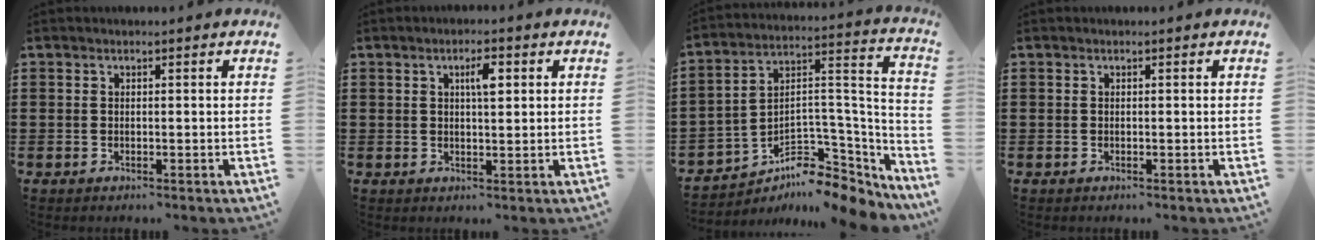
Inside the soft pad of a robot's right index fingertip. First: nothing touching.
{"total": 3.4, "force": [1.1, 1.0, 3.1], "torque": [-0.055, 0.006, 0.014]}
{"total": 6.5, "force": [-4.7, 3.4, 3.0], "torque": [-0.058, -0.013, -0.087]}
{"total": 0.0}